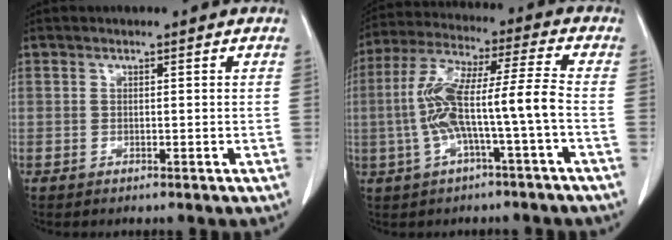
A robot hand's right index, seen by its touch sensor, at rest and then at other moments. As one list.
[{"total": 11.4, "force": [-2.3, 0.3, 11.2], "torque": [-0.230, 0.031, -0.042]}]